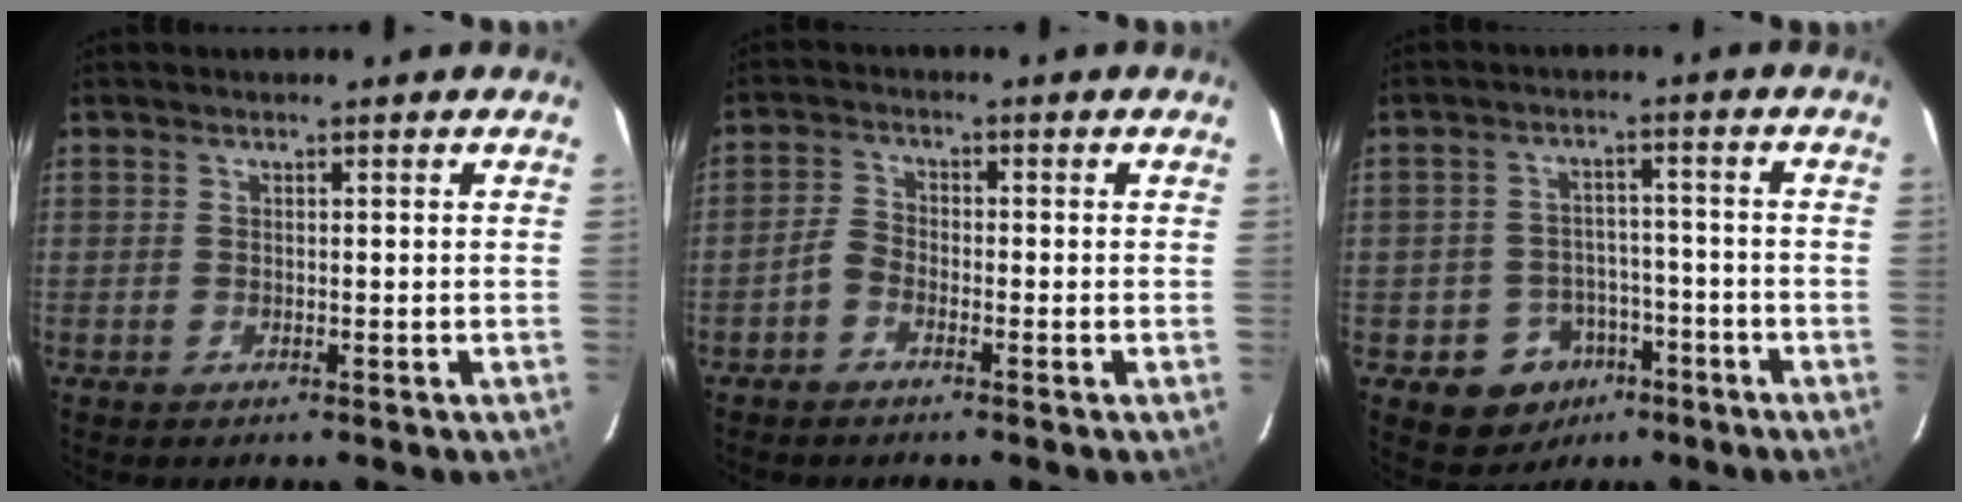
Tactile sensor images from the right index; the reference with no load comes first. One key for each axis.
{"total": 2.6, "fx": -1.8, "fy": 1.4, "fz": 1.2, "tx": -0.031, "ty": 0.012, "tz": -0.038}
{"total": 9.0, "fx": -4.9, "fy": 7.3, "fz": 2.0, "tx": -0.048, "ty": 0.030, "tz": -0.053}